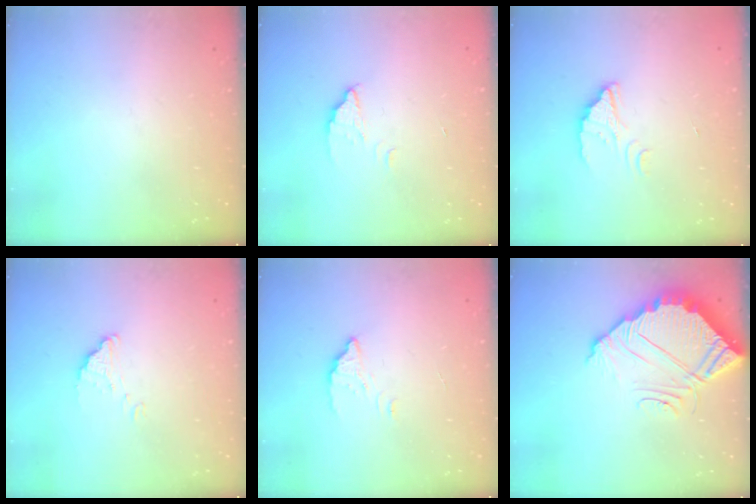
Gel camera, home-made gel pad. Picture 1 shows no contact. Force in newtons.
{"total": 2.2, "press": 2.2, "slide": 0.1}
{"total": 1.6, "press": 1.6, "slide": 0.0}
{"total": 1.5, "press": 1.5, "slide": 0.1}
{"total": 3.2, "press": 3.2, "slide": 0.2}
{"total": 8.2, "press": 8.2, "slide": 0.4}